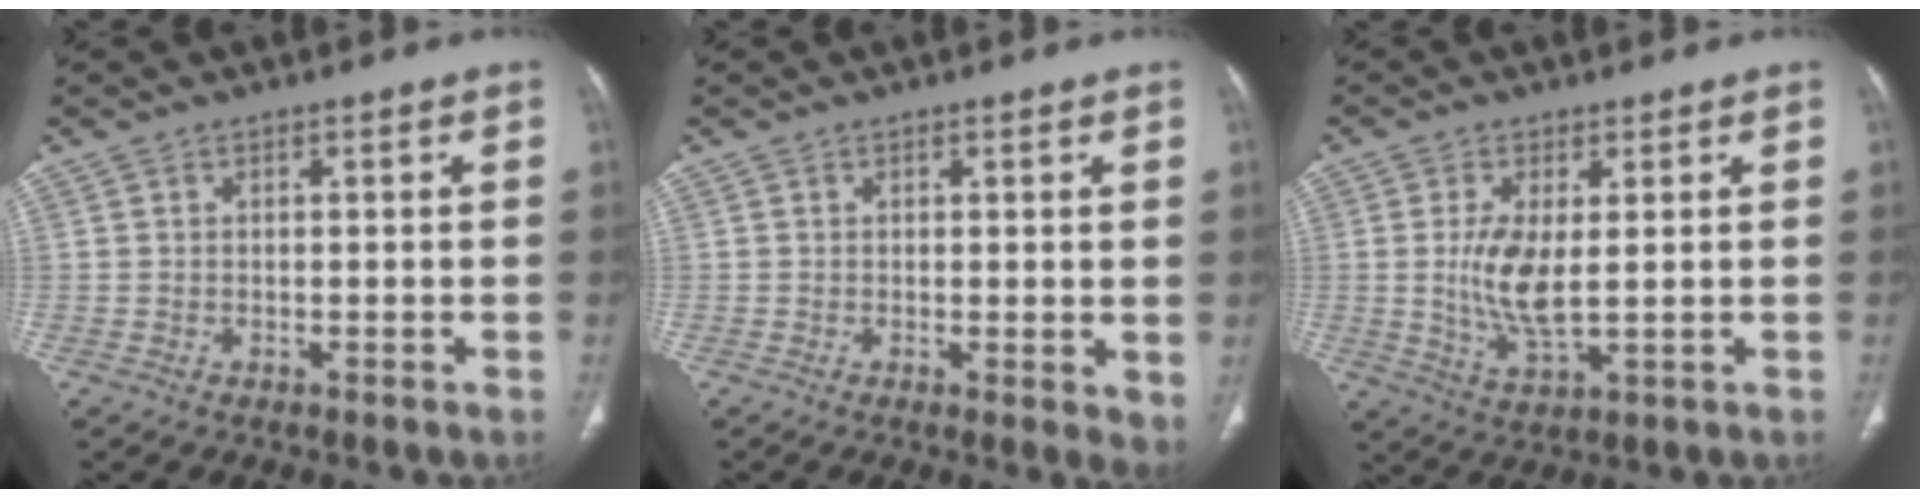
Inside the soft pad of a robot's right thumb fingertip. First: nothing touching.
{"total": 3.2, "force": [0.3, 1.3, 3.0], "torque": [-0.039, -0.012, 0.005]}
{"total": 7.6, "force": [0.6, 2.9, 7.0], "torque": [-0.149, -0.019, 0.018]}